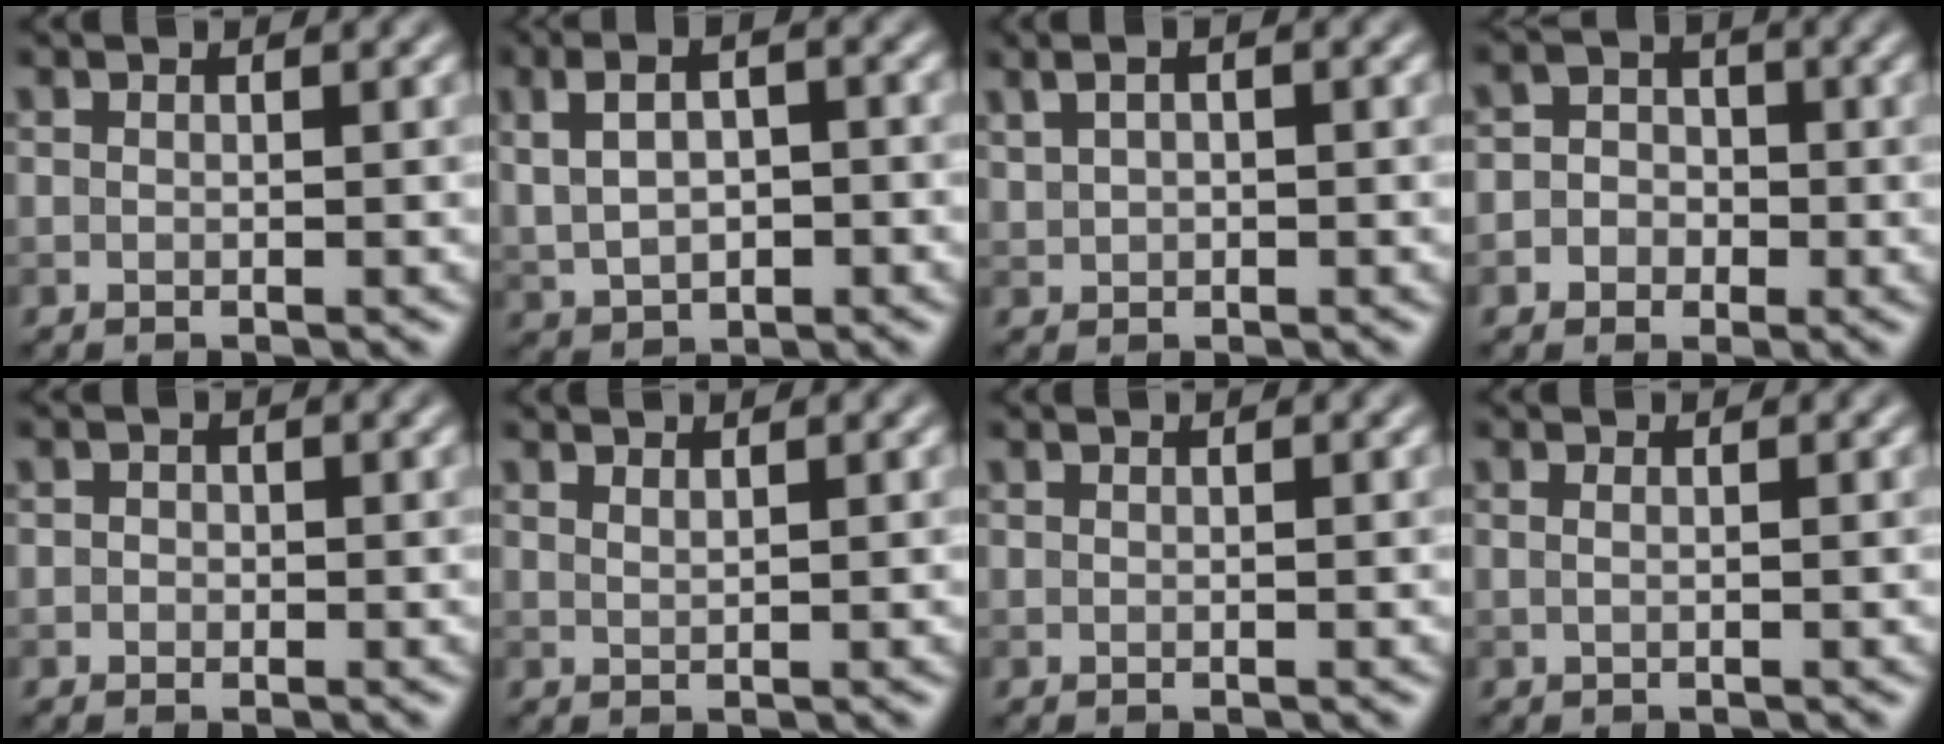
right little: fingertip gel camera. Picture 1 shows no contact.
{"total": 4.7, "force": [0.8, 2.8, 3.8], "torque": [-0.076, 0.012, 0.026]}
{"total": 2.1, "force": [1.1, 1.1, 1.4], "torque": [-0.028, 0.011, 0.017]}
{"total": 3.5, "force": [-0.8, 3.2, 1.0], "torque": [0.019, 0.018, -0.035]}
{"total": 0.8, "force": [0.0, 0.7, 0.2], "torque": [0.008, 0.002, -0.008]}
{"total": 0.7, "force": [0.7, -0.2, 0.2], "torque": [-0.005, 0.001, 0.015]}
{"total": 0.0}
{"total": 0.6, "force": [0.3, 0.0, 0.4], "torque": [-0.007, -0.007, 0.005]}